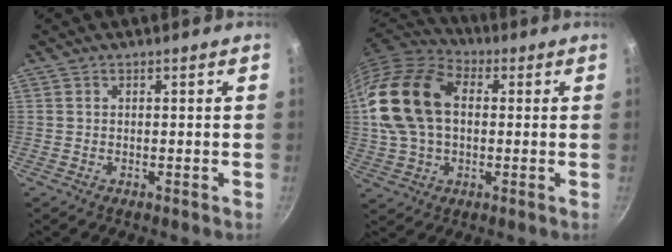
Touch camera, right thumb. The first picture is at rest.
{"total": 18.6, "force": [1.9, 12.7, 13.4], "torque": [-0.247, 0.028, 0.027]}